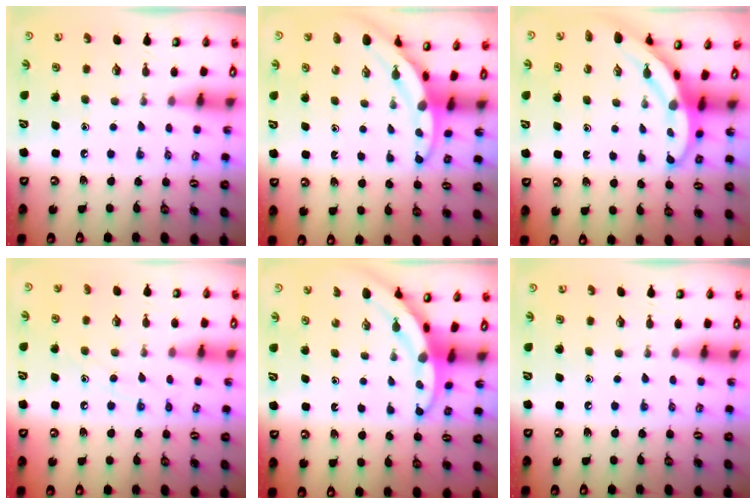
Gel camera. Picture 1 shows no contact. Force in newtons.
{"total": 3.5, "press": 3.5, "slide": 0.1}
{"total": 3.5, "press": 3.5, "slide": 0.1}
{"total": 7.9, "press": 7.9, "slide": 0.6}
{"total": 3.6, "press": 3.5, "slide": 0.4}
{"total": 0.0}